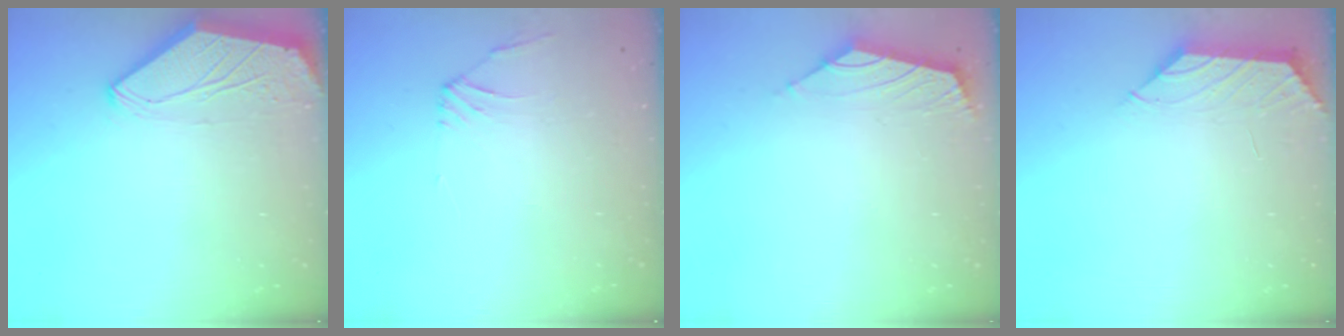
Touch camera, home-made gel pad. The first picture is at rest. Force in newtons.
{"total": 0.7, "press": 0.6, "slide": 0.4}
{"total": 1.8, "press": 1.6, "slide": 0.7}
{"total": 1.2, "press": 1.1, "slide": 0.4}